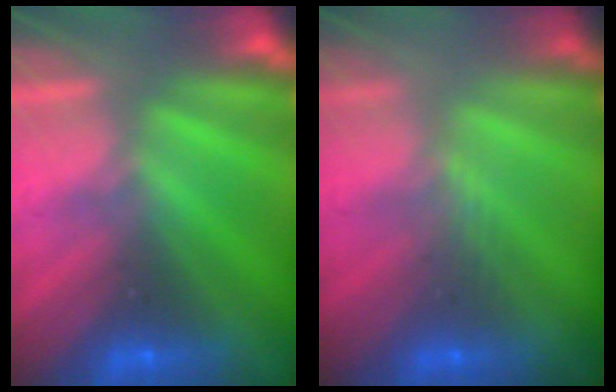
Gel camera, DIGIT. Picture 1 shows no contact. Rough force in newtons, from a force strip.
{"total": 2.7}